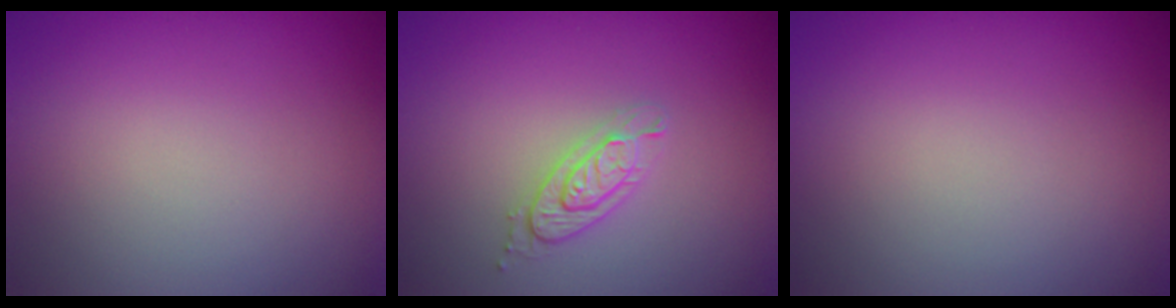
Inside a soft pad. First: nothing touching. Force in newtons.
{"total": 2.0, "press": 2.0, "slide": 0.5}
{"total": 0.0}